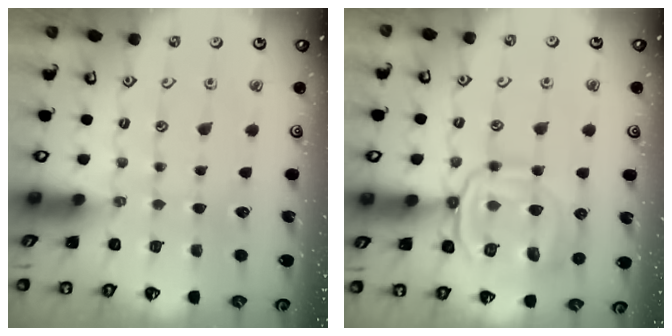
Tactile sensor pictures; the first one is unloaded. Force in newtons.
{"total": 15.7, "press": 15.7, "slide": 1.4}